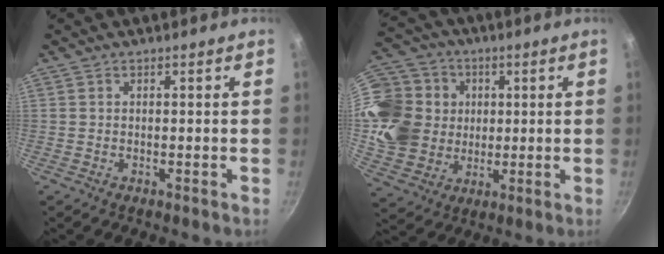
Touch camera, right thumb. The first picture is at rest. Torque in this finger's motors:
{"motor_torque": [1.80, 1.80, 0.85, 0.54, 0.20]}